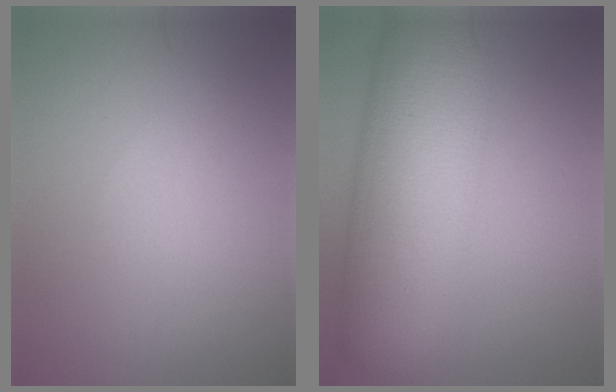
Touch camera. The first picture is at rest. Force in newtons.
{"total": 13.1, "press": 13.1, "slide": 0.1}